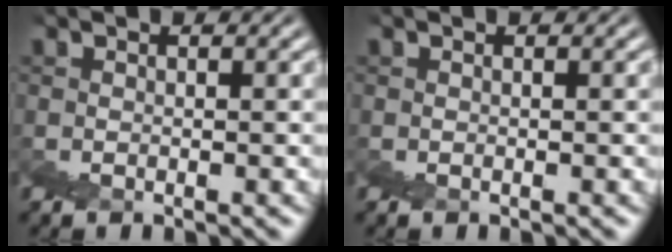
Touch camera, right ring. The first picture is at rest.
{"total": 0.0}